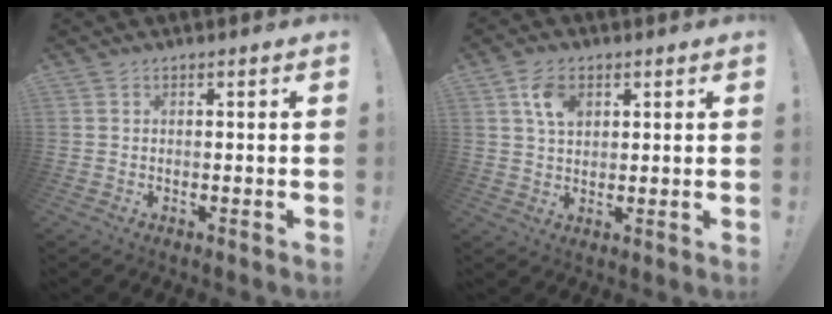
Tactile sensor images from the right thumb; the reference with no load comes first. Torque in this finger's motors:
{"motor_torque": [0.02, 0.11, 0.77, -0.06, 0.04]}